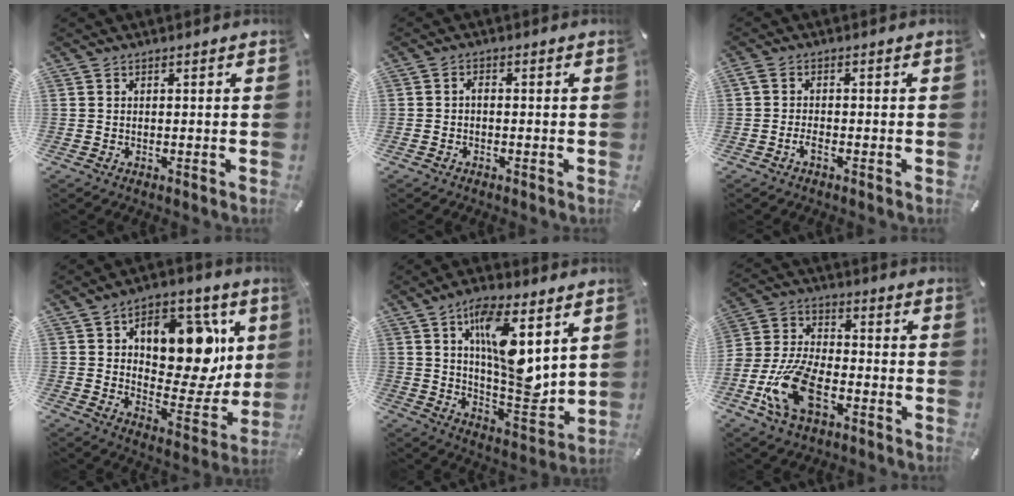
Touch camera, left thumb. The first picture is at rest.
{"total": 1.3, "force": [-0.7, 0.5, 1.0], "torque": [-0.019, 0.004, -0.015]}
{"total": 2.2, "force": [-1.2, 0.7, 1.7], "torque": [-0.043, -0.001, -0.027]}
{"total": 17.2, "force": [6.5, 10.6, 11.9], "torque": [-0.140, -0.041, 0.111]}
{"total": 16.0, "force": [6.2, 6.2, 13.4], "torque": [-0.211, -0.036, 0.103]}
{"total": 15.0, "force": [-6.5, 8.4, 10.5], "torque": [-0.241, 0.015, -0.121]}